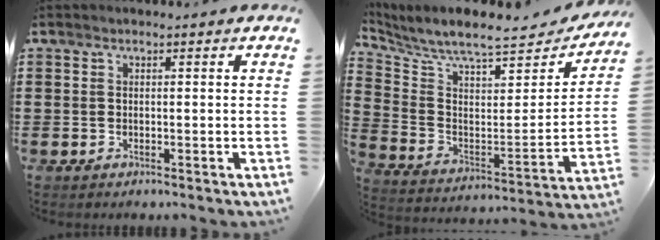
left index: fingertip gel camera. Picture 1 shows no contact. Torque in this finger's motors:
{"motor_torque": [2.14, 0.00, 0.48, 0.12]}